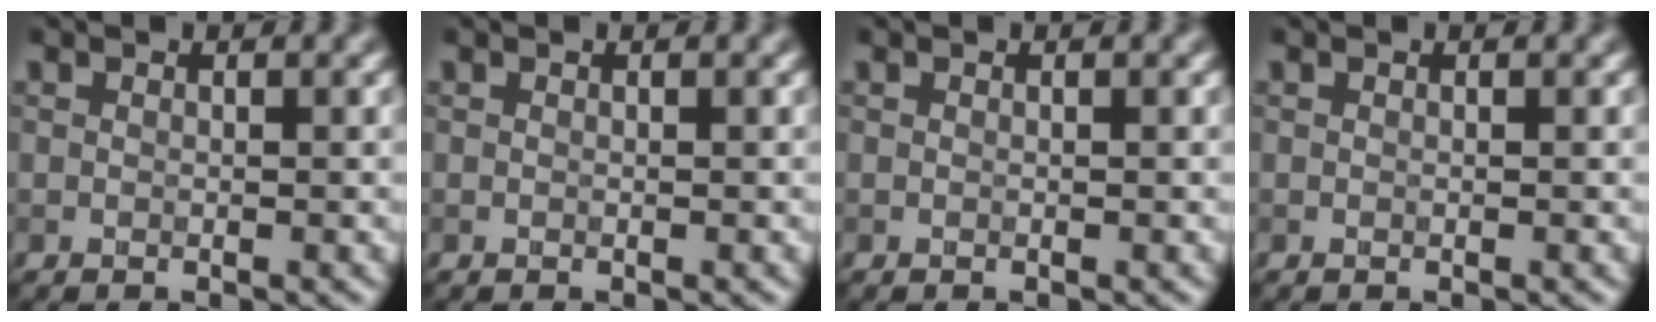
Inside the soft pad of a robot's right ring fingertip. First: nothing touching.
{"total": 0.0}
{"total": 0.0}
{"total": 0.0}